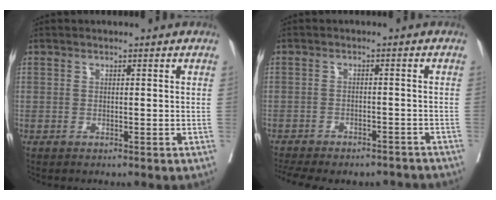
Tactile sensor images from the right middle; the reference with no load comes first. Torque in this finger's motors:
{"motor_torque": [1.01, -1.13, 0.25, 0.06]}